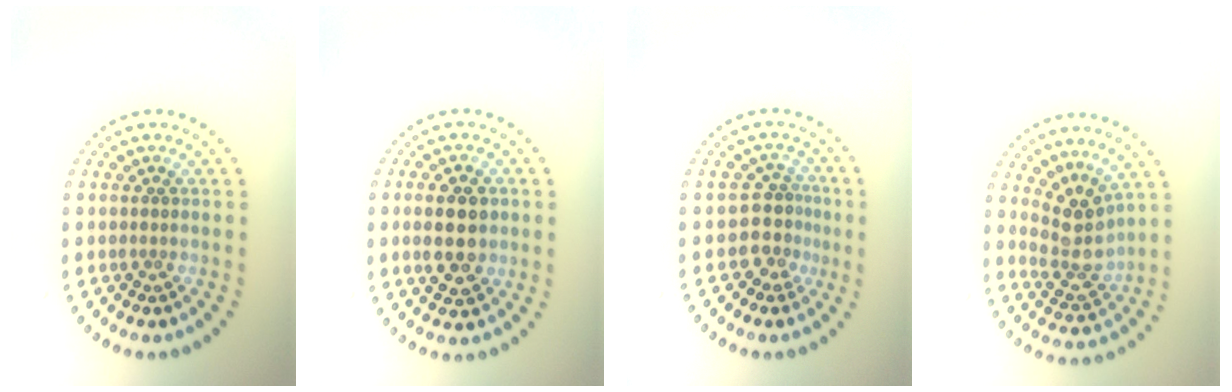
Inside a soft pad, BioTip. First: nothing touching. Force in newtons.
{"total": 4.6, "press": 4.6, "slide": 0.3}
{"total": 2.9, "press": 2.0, "slide": 2.0}
{"total": 3.6, "press": 2.9, "slide": 2.1}